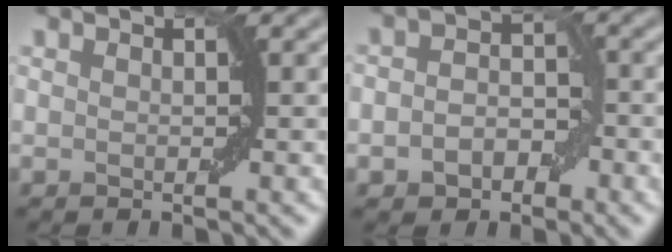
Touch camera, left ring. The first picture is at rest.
{"total": 3.6, "force": [-1.3, 2.6, 2.1], "torque": [-0.029, 0.001, -0.025]}